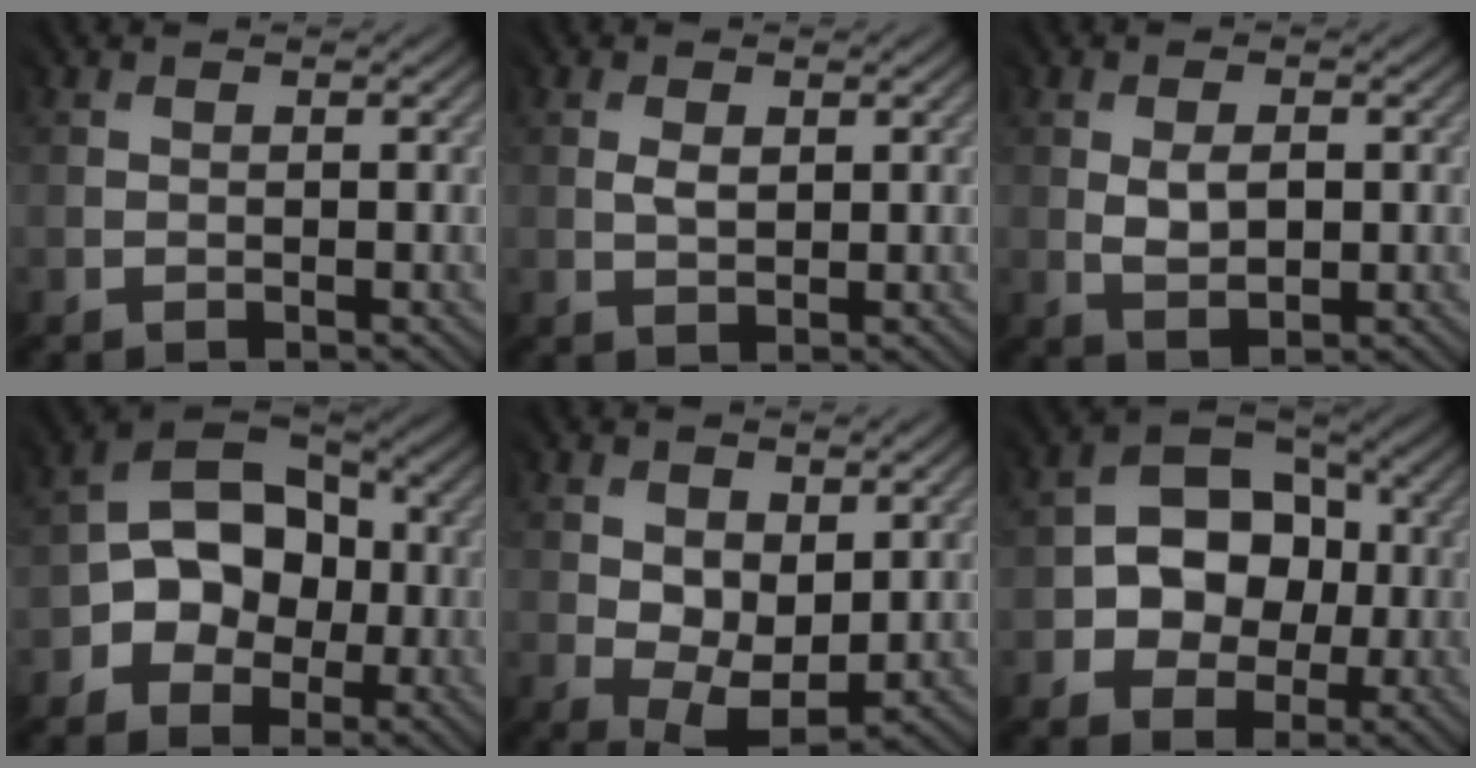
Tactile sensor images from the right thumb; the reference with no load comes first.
{"total": 1.4, "force": [0.8, 1.0, 0.6], "torque": [-0.018, -0.002, 0.020]}
{"total": 2.7, "force": [0.6, 1.8, 2.0], "torque": [-0.041, -0.003, 0.017]}
{"total": 8.5, "force": [-1.8, 6.8, 4.8], "torque": [-0.070, 0.008, -0.042]}
{"total": 7.1, "force": [1.1, 5.1, 4.8], "torque": [-0.110, -0.013, 0.029]}
{"total": 8.0, "force": [-0.6, 6.7, 4.4], "torque": [-0.063, 0.009, -0.028]}